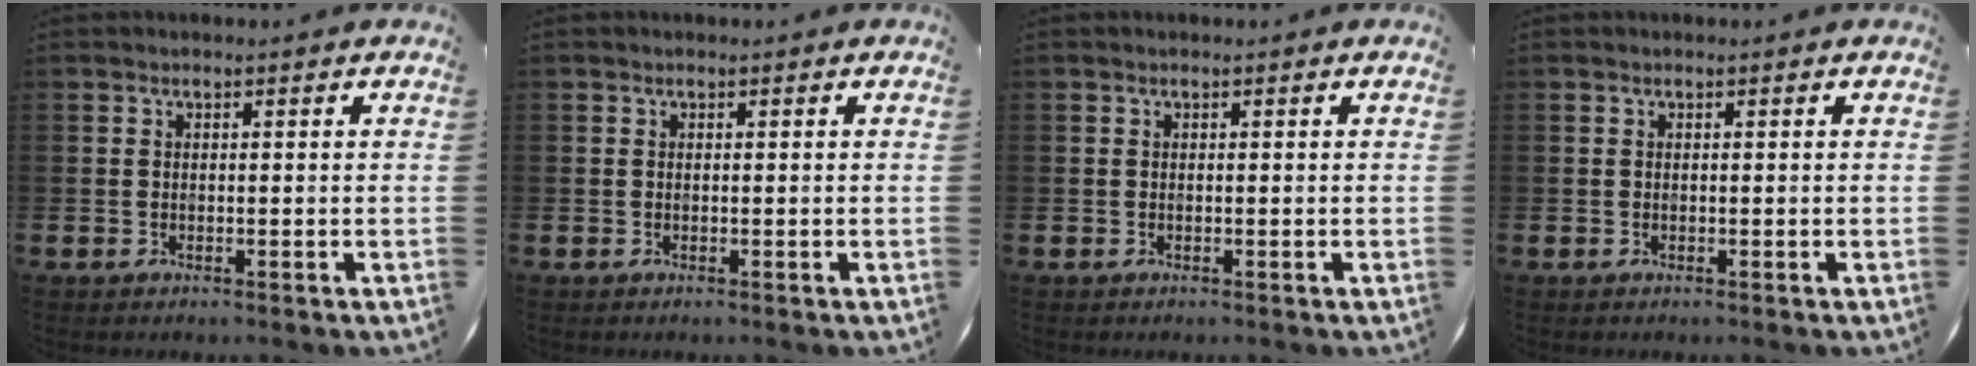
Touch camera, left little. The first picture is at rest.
{"total": 0.0}
{"total": 0.0}
{"total": 0.0}